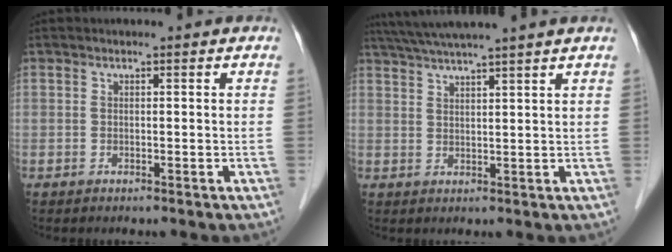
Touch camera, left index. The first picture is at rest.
{"total": 9.5, "force": [8.2, -1.5, 4.7], "torque": [-0.080, 0.027, 0.122]}